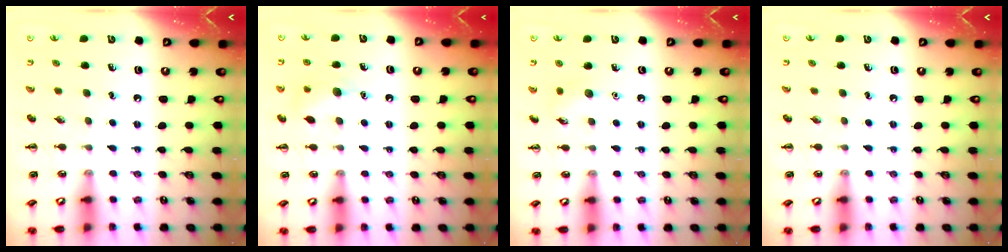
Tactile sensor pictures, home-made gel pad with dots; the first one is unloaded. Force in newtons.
{"total": 8.6, "press": 8.5, "slide": 1.4}
{"total": 6.1, "press": 5.9, "slide": 1.6}
{"total": 0.0}